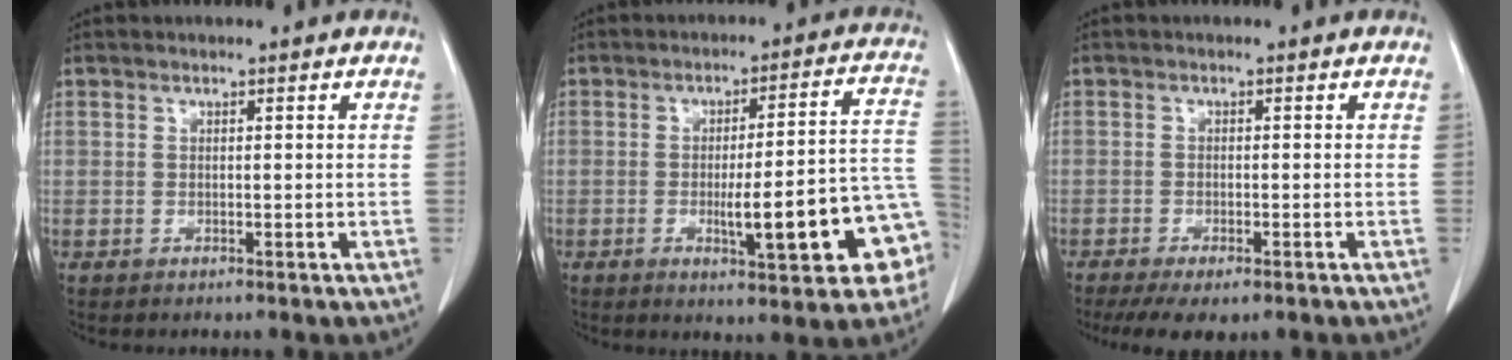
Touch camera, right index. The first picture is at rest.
{"total": 14.7, "force": [-4.5, 2.0, 13.9], "torque": [-0.149, 0.025, -0.050]}
{"total": 7.4, "force": [-5.4, 2.3, 4.6], "torque": [-0.063, -0.013, -0.080]}